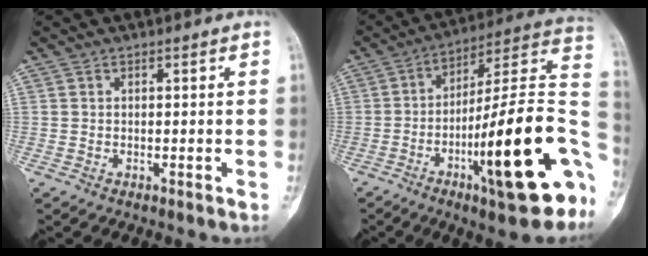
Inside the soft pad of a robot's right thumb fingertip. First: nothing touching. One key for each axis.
{"total": 25.4, "fx": -8.3, "fy": 5.4, "fz": 23.4, "tx": -0.296, "ty": 0.036, "tz": -0.120}